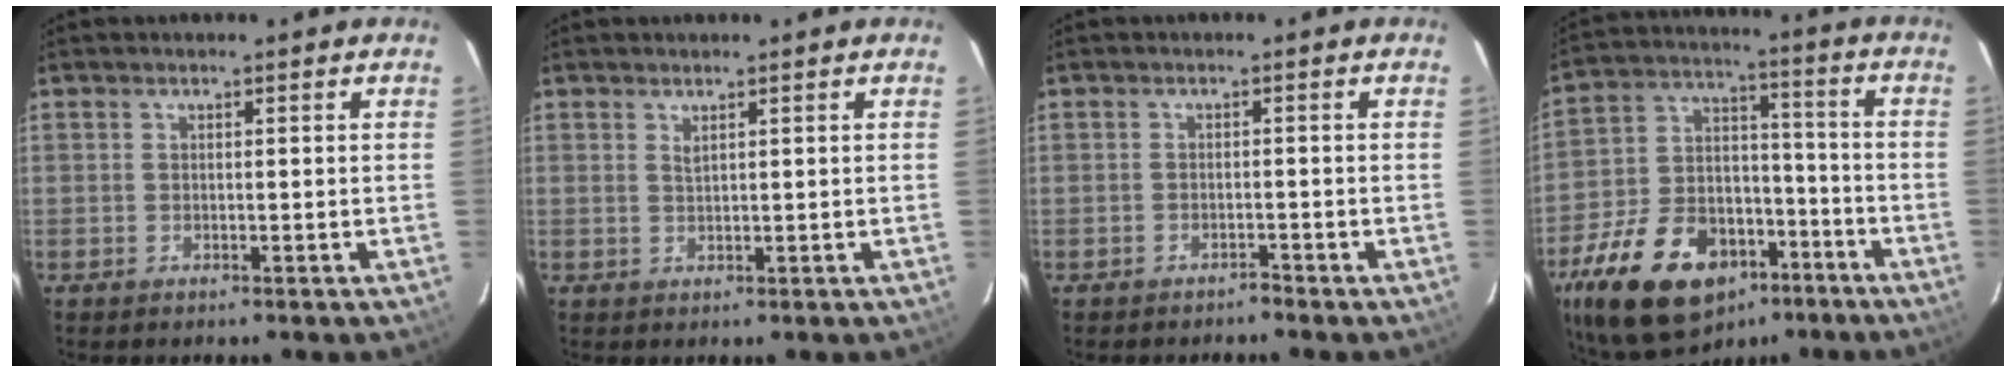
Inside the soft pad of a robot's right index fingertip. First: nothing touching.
{"total": 0.9, "force": [0.7, 0.2, 0.6], "torque": [-0.012, 0.001, 0.014]}
{"total": 1.2, "force": [-1.2, 0.2, 0.1], "torque": [-0.007, 0.003, -0.019]}
{"total": 24.2, "force": [-14.0, 14.5, 13.4], "torque": [-0.290, 0.016, -0.217]}